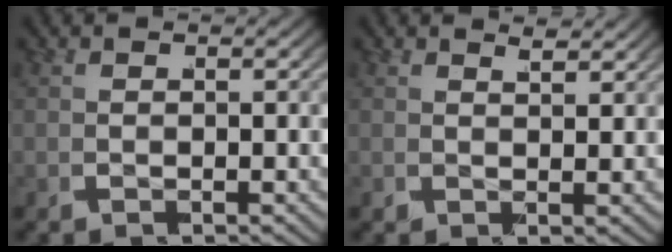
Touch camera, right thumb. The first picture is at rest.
{"total": 1.7, "force": [1.7, -0.2, 0.4], "torque": [-0.008, 0.003, 0.028]}